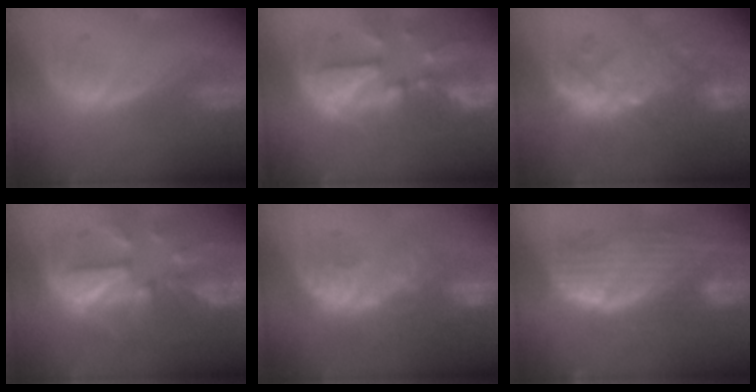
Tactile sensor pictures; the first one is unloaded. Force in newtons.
{"total": 12.1, "press": 10.4, "slide": 6.1}
{"total": 9.4, "press": 9.2, "slide": 1.9}
{"total": 12.2, "press": 12.1, "slide": 1.1}
{"total": 9.5, "press": 9.0, "slide": 3.2}
{"total": 10.5, "press": 9.1, "slide": 5.3}